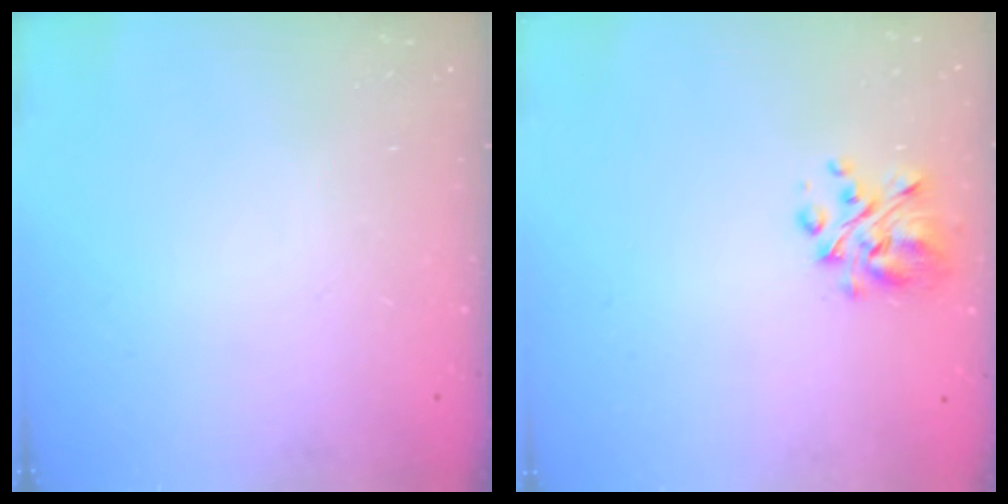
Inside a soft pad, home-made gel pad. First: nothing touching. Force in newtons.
{"total": 5.3, "press": 5.1, "slide": 1.6}